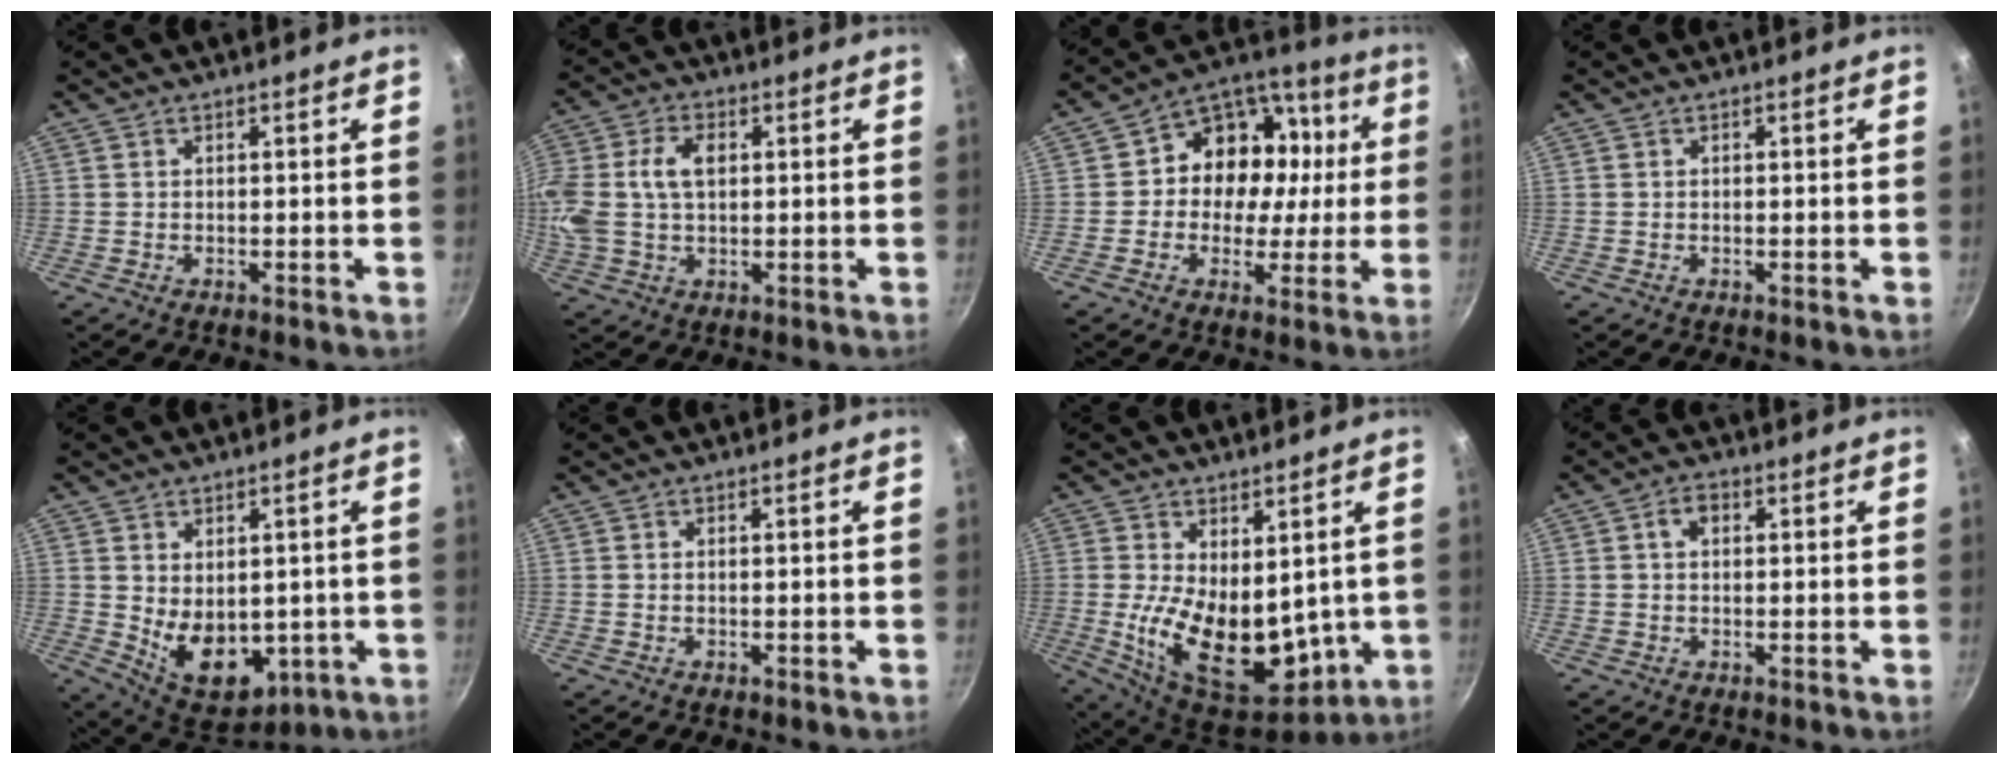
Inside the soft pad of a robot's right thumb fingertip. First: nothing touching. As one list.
[{"total": 14.5, "force": [2.1, 10.0, 10.3], "torque": [-0.229, 0.028, 0.036]}, {"total": 15.6, "force": [1.1, 13.0, 8.4], "torque": [-0.080, 0.025, 0.000]}, {"total": 0.0}, {"total": 12.5, "force": [-0.9, 8.5, 9.1], "torque": [-0.111, -0.025, 0.017]}, {"total": 0.0}, {"total": 18.2, "force": [0.3, 10.4, 14.9], "torque": [-0.220, -0.037, 0.033]}, {"total": 3.0, "force": [0.7, 2.1, 2.0], "torque": [-0.029, 0.006, 0.007]}]